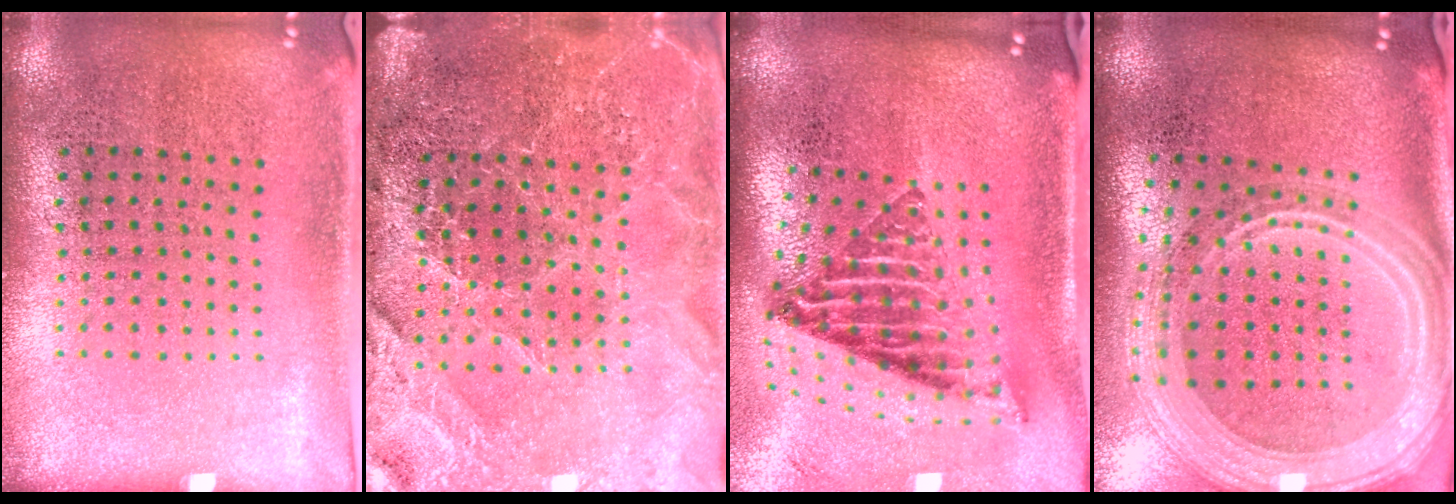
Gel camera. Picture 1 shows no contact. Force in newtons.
{"total": 4.0, "press": 3.8, "slide": 1.2}
{"total": 2.6, "press": 1.6, "slide": 2.1}
{"total": 3.0, "press": 2.5, "slide": 1.7}